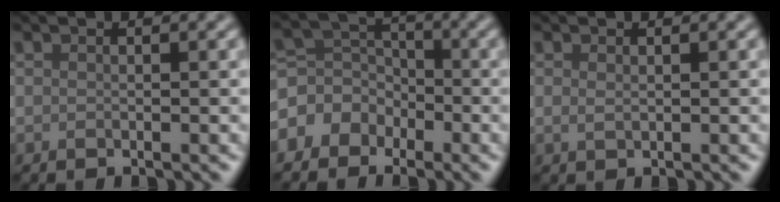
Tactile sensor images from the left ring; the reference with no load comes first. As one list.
[{"total": 4.3, "force": [-2.1, 3.6, 1.0], "torque": [0.007, 0.016, -0.052]}, {"total": 0.7, "force": [0.3, 0.3, 0.6], "torque": [-0.011, -0.001, 0.005]}]